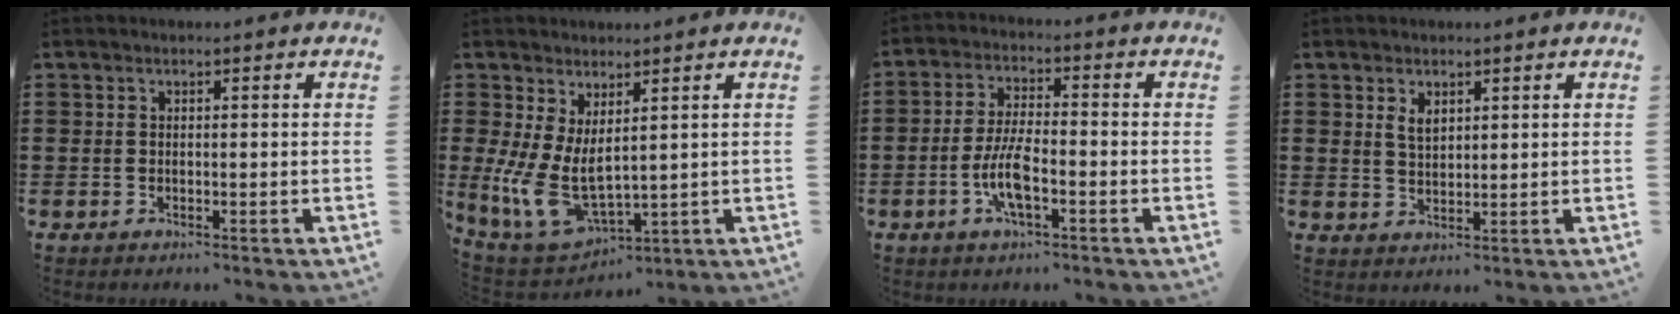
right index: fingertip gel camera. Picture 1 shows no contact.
{"total": 7.9, "force": [0.5, 4.3, 6.6], "torque": [-0.172, -0.027, 0.013]}
{"total": 6.7, "force": [-2.3, 1.9, 6.0], "torque": [-0.142, -0.010, -0.052]}
{"total": 2.3, "force": [1.4, 1.2, 1.3], "torque": [-0.029, 0.003, 0.026]}